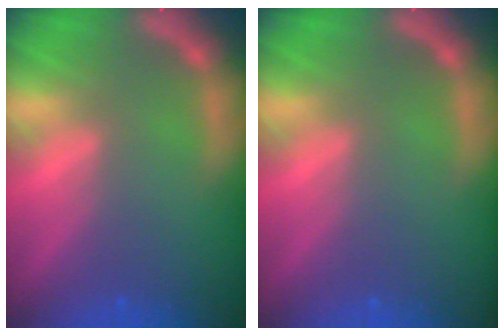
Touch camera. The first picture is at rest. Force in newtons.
{"total": 0.0}